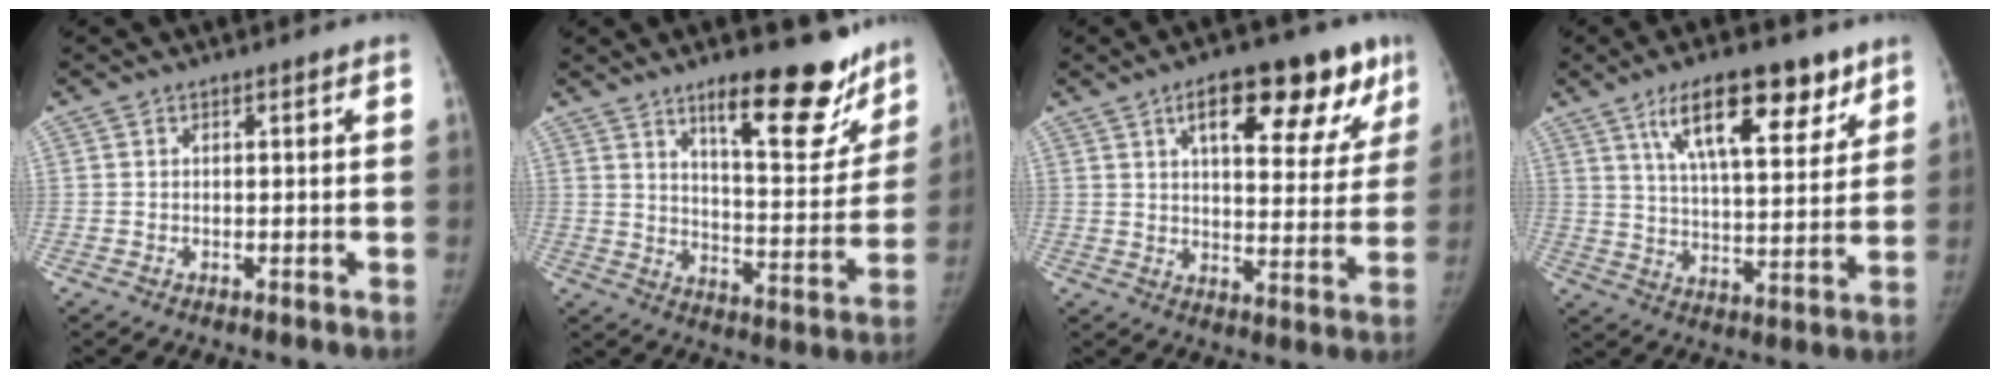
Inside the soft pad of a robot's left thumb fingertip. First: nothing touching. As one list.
[{"total": 18.0, "force": [12.2, 5.9, 11.9], "torque": [-0.107, -0.092, 0.181]}, {"total": 19.0, "force": [9.9, 7.8, 14.2], "torque": [-0.151, -0.017, 0.139]}, {"total": 16.4, "force": [9.7, 6.2, 11.7], "torque": [-0.141, -0.041, 0.158]}]